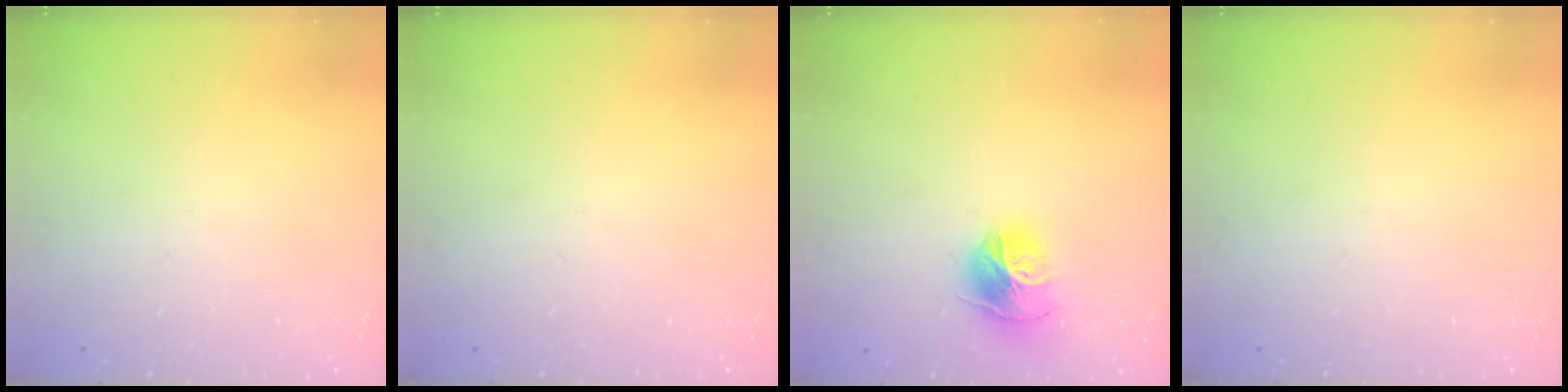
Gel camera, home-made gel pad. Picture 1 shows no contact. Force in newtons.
{"total": 0.0}
{"total": 13.6, "press": 13.6, "slide": 1.4}
{"total": 0.0}